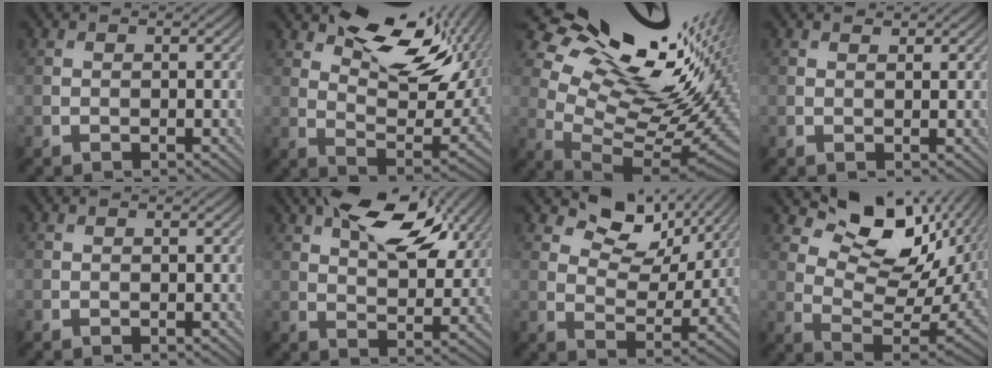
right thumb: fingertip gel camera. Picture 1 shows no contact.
{"total": 13.9, "force": [7.3, 6.2, 10.1], "torque": [-0.153, -0.004, 0.121]}
{"total": 18.8, "force": [9.2, 9.0, 13.6], "torque": [-0.227, 0.028, 0.173]}
{"total": 0.7, "force": [0.7, 0.2, 0.2], "torque": [-0.006, -0.002, 0.013]}
{"total": 0.0}
{"total": 13.8, "force": [7.2, 6.1, 10.0], "torque": [-0.170, 0.011, 0.117]}
{"total": 8.2, "force": [5.5, 4.4, 4.3], "torque": [-0.076, -0.012, 0.090]}
{"total": 13.5, "force": [6.8, 6.9, 9.3], "torque": [-0.161, -0.005, 0.123]}